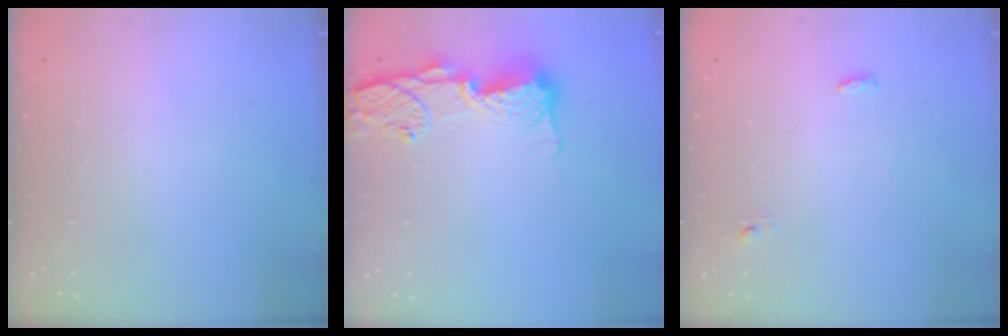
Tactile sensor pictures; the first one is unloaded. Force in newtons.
{"total": 14.3, "press": 14.2, "slide": 1.3}
{"total": 3.6, "press": 3.4, "slide": 1.0}